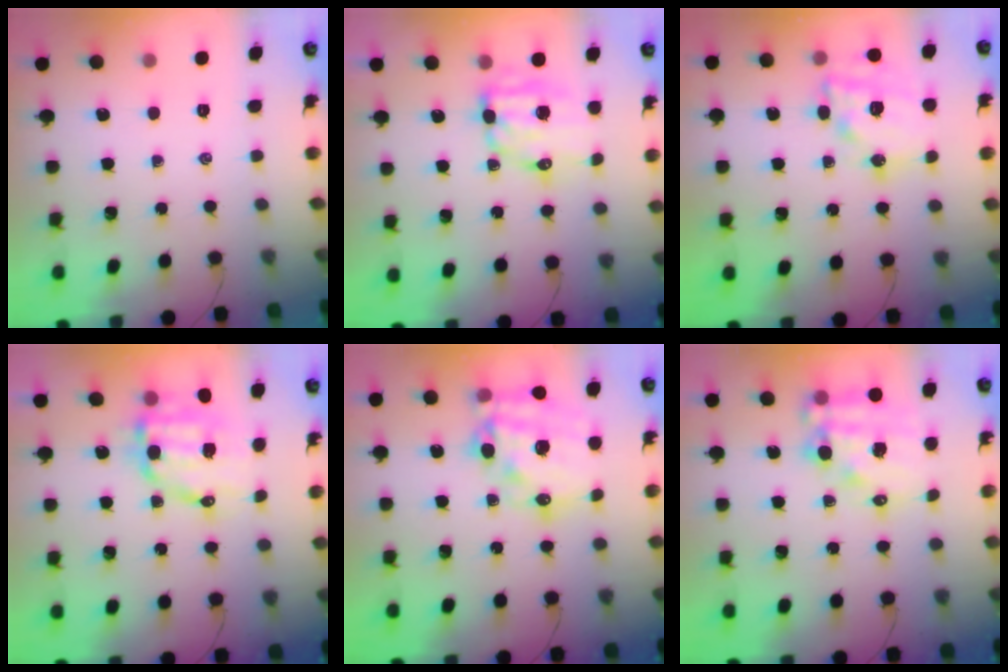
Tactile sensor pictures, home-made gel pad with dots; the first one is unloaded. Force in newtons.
{"total": 9.4, "press": 9.2, "slide": 1.9}
{"total": 17.0, "press": 16.7, "slide": 3.5}
{"total": 11.0, "press": 10.8, "slide": 1.9}
{"total": 20.8, "press": 20.3, "slide": 4.6}
{"total": 13.8, "press": 13.4, "slide": 3.3}